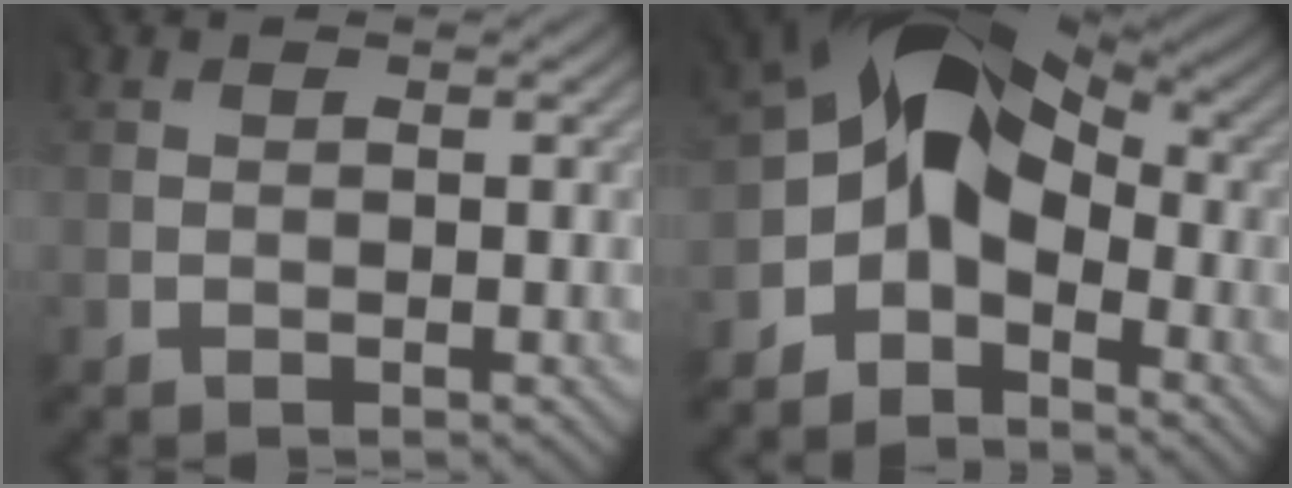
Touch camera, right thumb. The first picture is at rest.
{"total": 9.4, "force": [-1.5, 6.5, 6.7], "torque": [-0.103, 0.006, -0.048]}